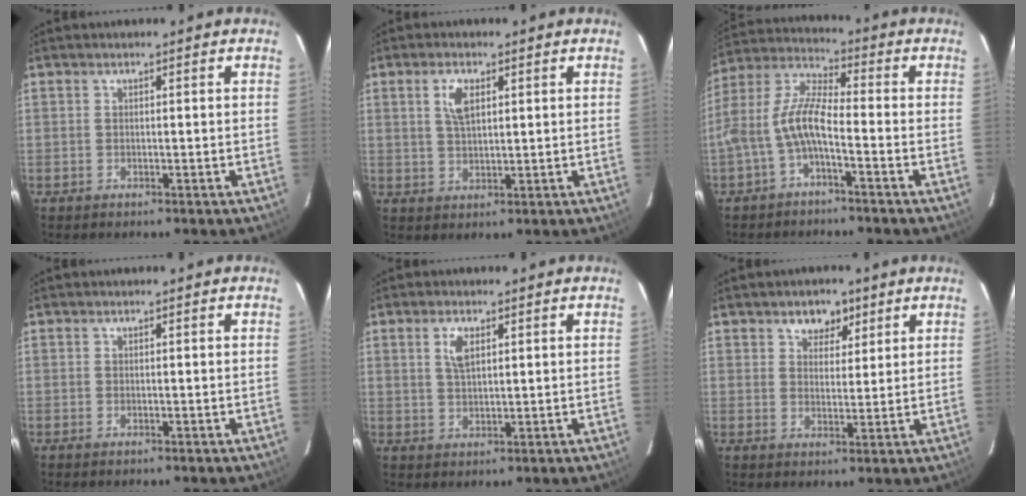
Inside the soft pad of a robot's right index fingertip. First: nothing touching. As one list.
[{"total": 4.5, "force": [1.7, 2.1, 3.5], "torque": [-0.066, 0.006, 0.034]}, {"total": 8.5, "force": [-3.3, 2.5, 7.5], "torque": [-0.175, 0.015, -0.065]}, {"total": 0.0}, {"total": 3.5, "force": [1.4, 1.6, 2.8], "torque": [-0.053, 0.003, 0.028]}, {"total": 4.8, "force": [2.9, 3.3, 1.9], "torque": [-0.018, 0.001, 0.045]}]